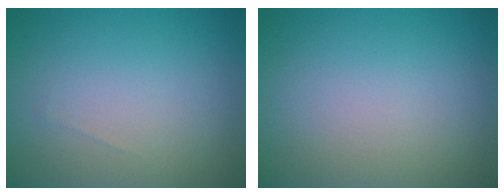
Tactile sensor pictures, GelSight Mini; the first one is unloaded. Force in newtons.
{"total": 0.0}